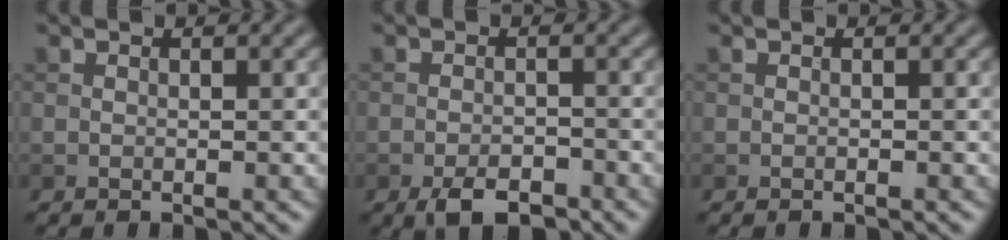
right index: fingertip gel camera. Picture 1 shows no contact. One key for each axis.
{"total": 3.6, "fx": -2.5, "fy": 1.4, "fz": 2.2, "tx": -0.035, "ty": -0.002, "tz": -0.044}
{"total": 0.0}